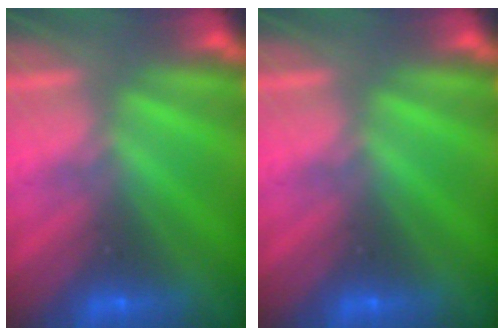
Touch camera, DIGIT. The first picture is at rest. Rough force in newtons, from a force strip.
{"total": 0.0}